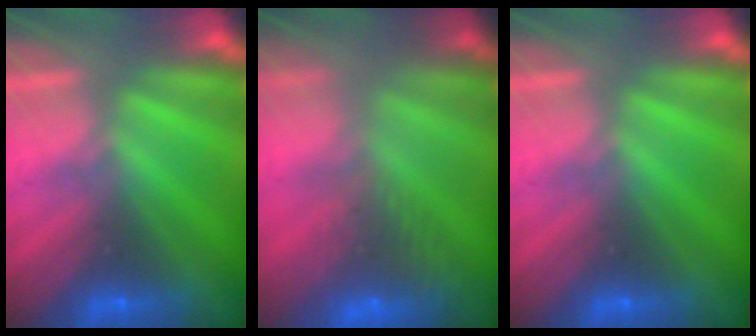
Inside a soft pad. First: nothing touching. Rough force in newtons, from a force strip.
{"total": 8.1}
{"total": 0.0}